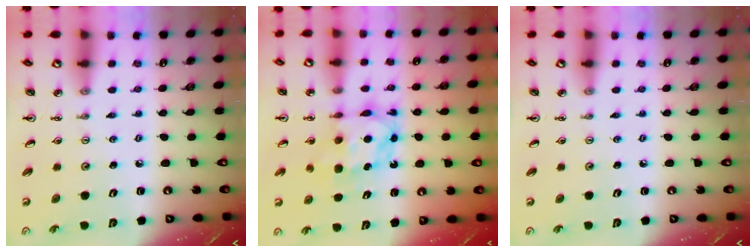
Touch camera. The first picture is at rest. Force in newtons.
{"total": 6.4, "press": 6.4, "slide": 0.5}
{"total": 0.0}